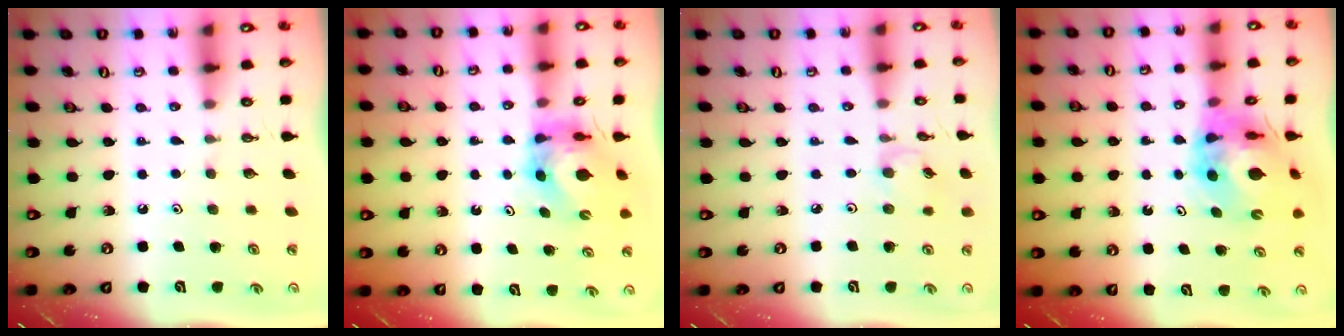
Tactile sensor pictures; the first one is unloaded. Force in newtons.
{"total": 5.8, "press": 5.8, "slide": 0.6}
{"total": 3.3, "press": 3.2, "slide": 0.4}
{"total": 12.0, "press": 11.9, "slide": 1.4}